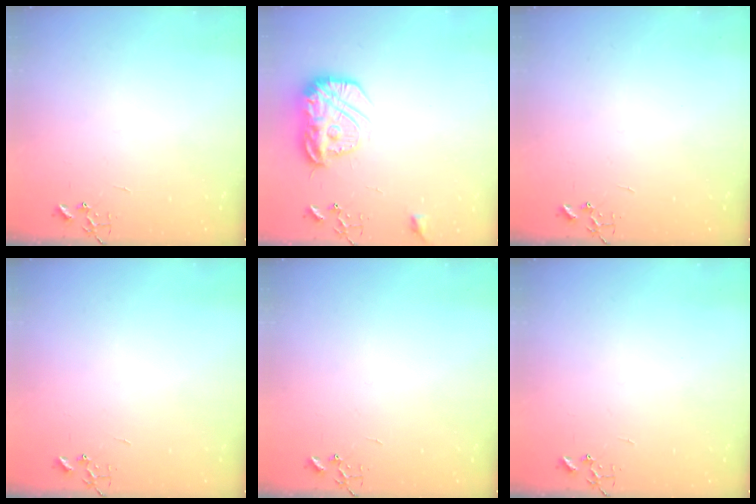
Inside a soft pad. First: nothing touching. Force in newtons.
{"total": 18.4, "press": 18.3, "slide": 1.2}
{"total": 0.0}
{"total": 0.0}
{"total": 0.0}
{"total": 0.0}